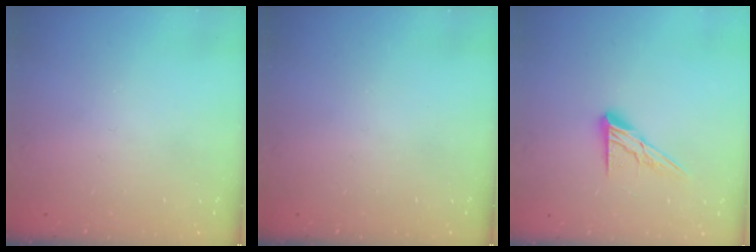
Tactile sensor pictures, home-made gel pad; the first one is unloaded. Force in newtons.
{"total": 0.0}
{"total": 9.8, "press": 9.8, "slide": 0.5}